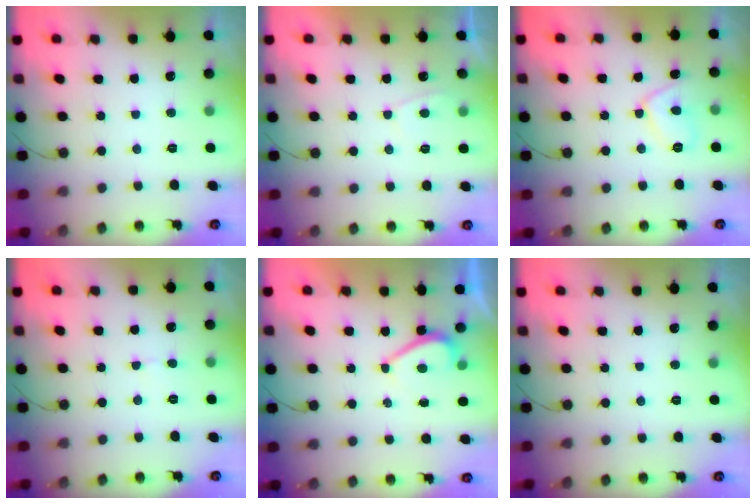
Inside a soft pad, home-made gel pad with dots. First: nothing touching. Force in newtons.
{"total": 1.8, "press": 1.7, "slide": 0.6}
{"total": 7.7, "press": 7.7, "slide": 0.7}
{"total": 3.3, "press": 3.3, "slide": 0.3}
{"total": 2.8, "press": 2.8, "slide": 0.5}
{"total": 0.0}